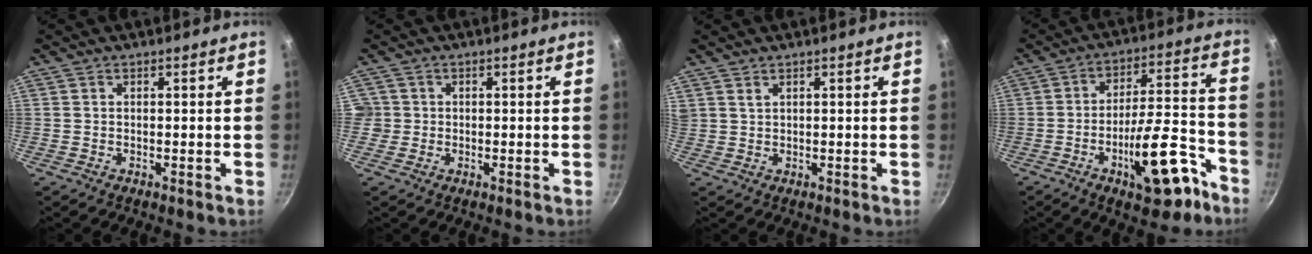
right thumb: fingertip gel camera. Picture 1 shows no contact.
{"total": 2.3, "force": [-0.2, 2.3, 0.3], "torque": [0.010, 0.008, -0.005]}
{"total": 1.2, "force": [0.9, 0.5, 0.6], "torque": [-0.010, -0.002, 0.020]}
{"total": 16.5, "force": [-8.3, 6.1, 12.9], "torque": [-0.154, 0.068, -0.115]}